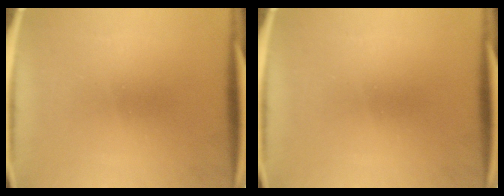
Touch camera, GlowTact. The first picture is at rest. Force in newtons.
{"total": 0.0}